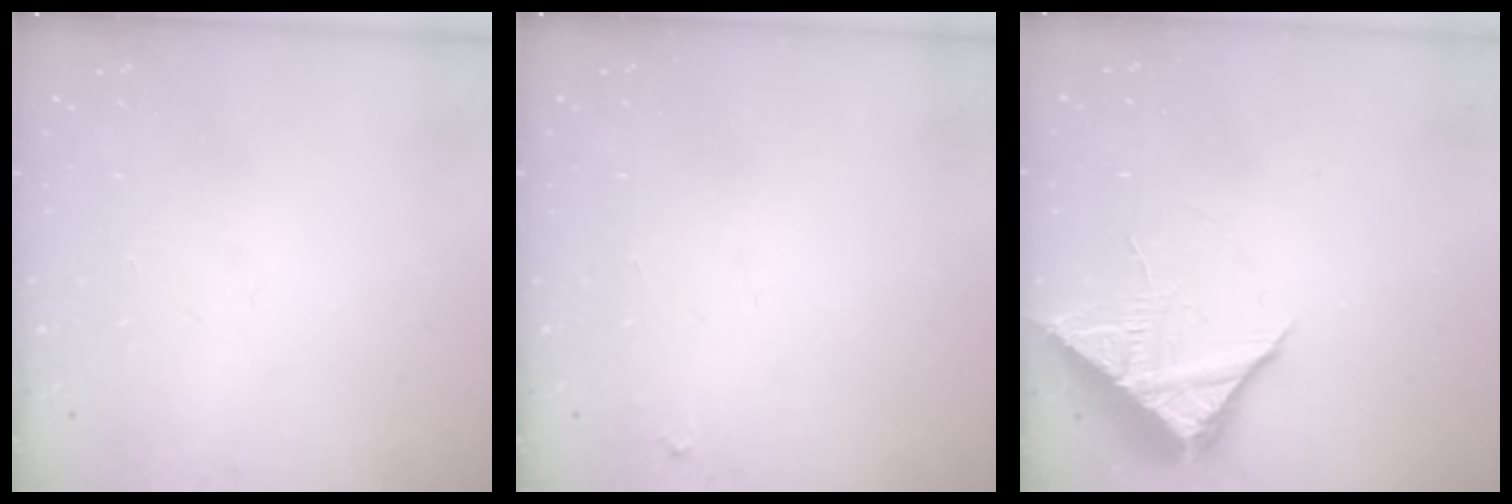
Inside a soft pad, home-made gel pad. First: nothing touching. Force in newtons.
{"total": 2.3, "press": 2.3, "slide": 0.2}
{"total": 9.7, "press": 9.7, "slide": 0.5}